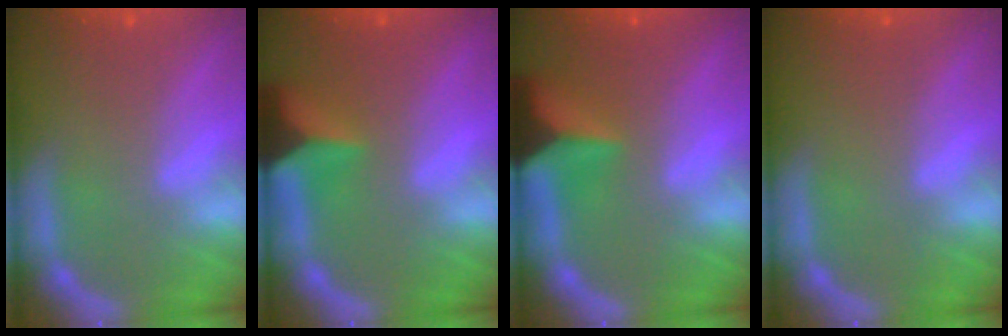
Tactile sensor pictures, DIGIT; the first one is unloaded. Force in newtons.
{"total": 6.0}
{"total": 7.5}
{"total": 0.0}